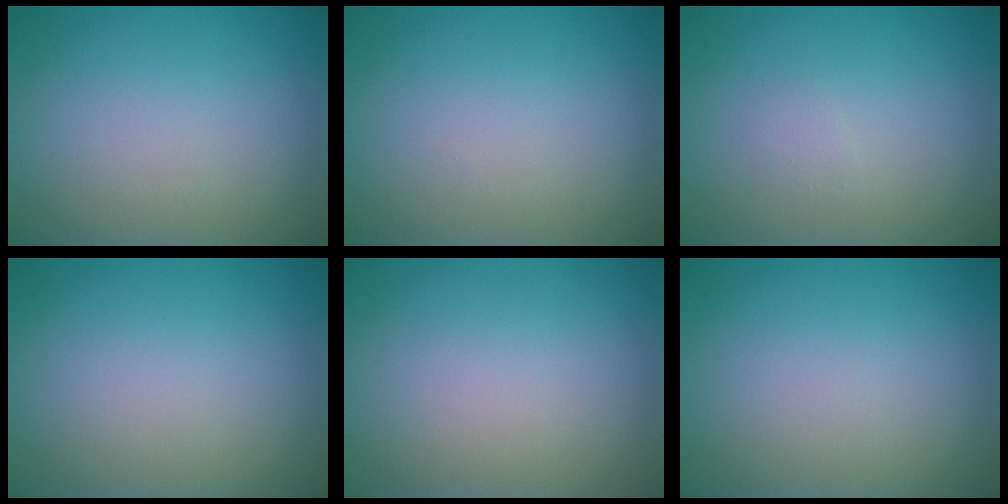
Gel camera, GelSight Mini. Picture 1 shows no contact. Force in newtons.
{"total": 0.0}
{"total": 0.6, "press": 0.6, "slide": 0.0}
{"total": 0.0}
{"total": 0.0}
{"total": 0.0}